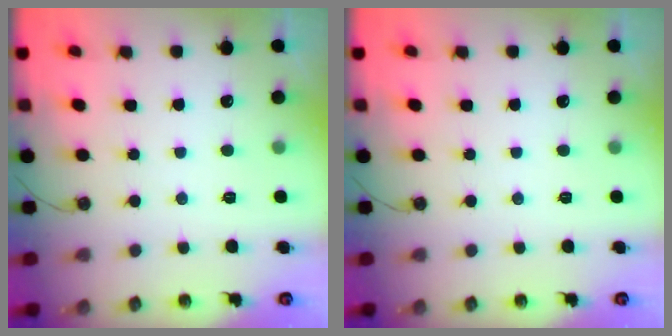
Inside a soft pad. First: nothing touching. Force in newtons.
{"total": 0.0}